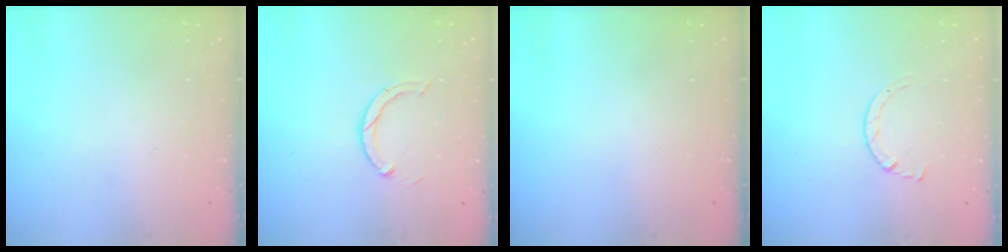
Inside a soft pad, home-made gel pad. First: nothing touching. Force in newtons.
{"total": 2.9, "press": 2.9, "slide": 0.4}
{"total": 0.0}
{"total": 1.7, "press": 1.7, "slide": 0.2}